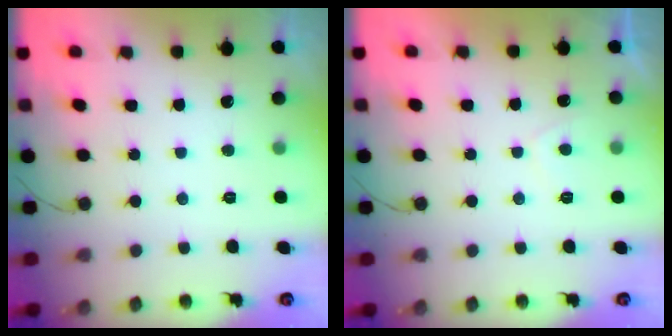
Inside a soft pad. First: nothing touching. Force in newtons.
{"total": 2.8, "press": 2.7, "slide": 0.8}